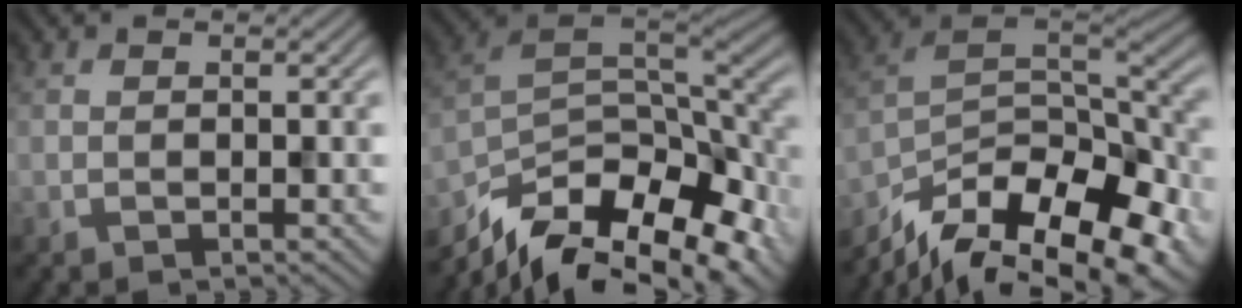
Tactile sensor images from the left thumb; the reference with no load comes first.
{"total": 15.6, "force": [-10.6, 6.3, 9.5], "torque": [-0.207, -0.026, -0.168]}
{"total": 17.2, "force": [-12.3, 6.8, 9.8], "torque": [-0.218, -0.040, -0.178]}